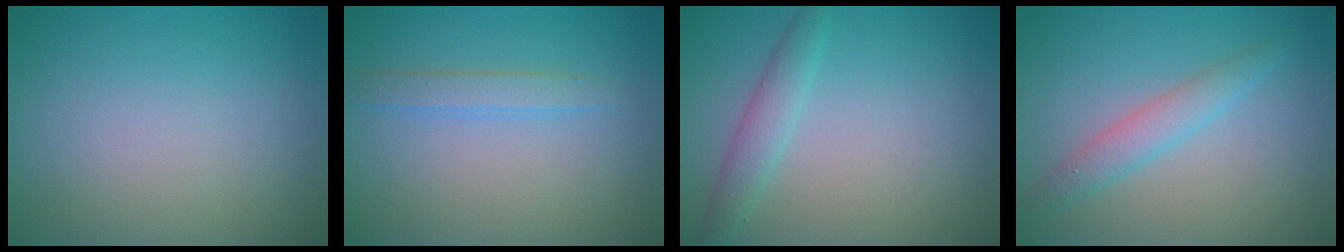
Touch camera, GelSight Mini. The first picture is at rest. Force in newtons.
{"total": 1.7, "press": 1.7, "slide": 0.1}
{"total": 2.2, "press": 2.2, "slide": 0.0}
{"total": 2.5, "press": 2.5, "slide": 0.0}